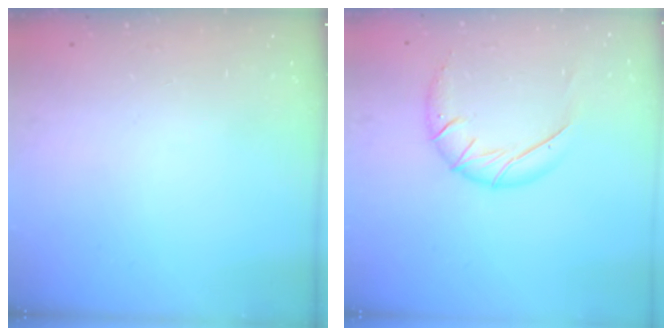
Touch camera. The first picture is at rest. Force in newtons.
{"total": 12.6, "press": 12.5, "slide": 1.5}